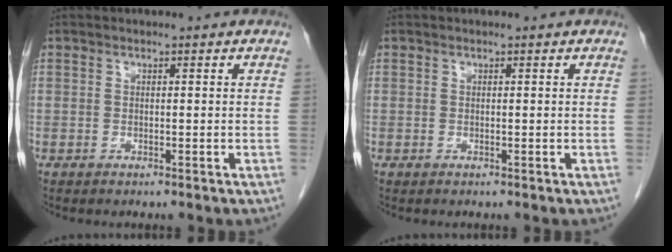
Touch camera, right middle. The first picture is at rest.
{"total": 0.0}